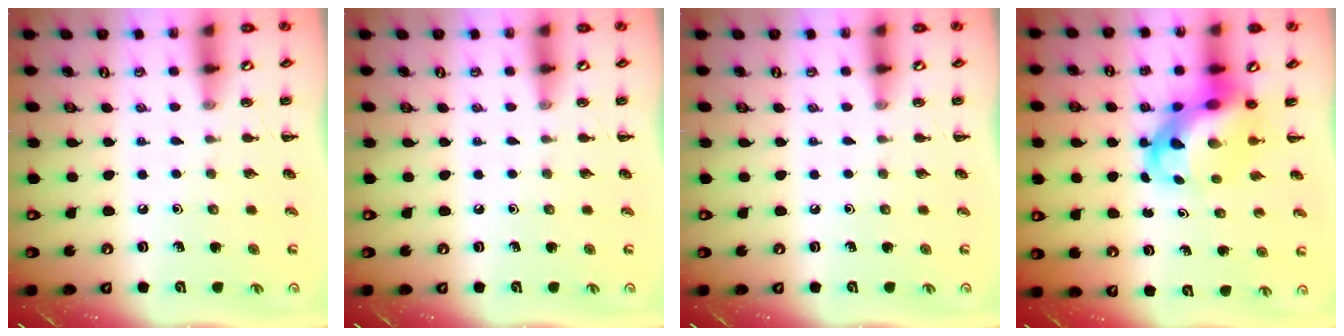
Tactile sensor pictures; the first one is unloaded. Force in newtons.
{"total": 0.0}
{"total": 0.0}
{"total": 7.3, "press": 7.0, "slide": 2.1}